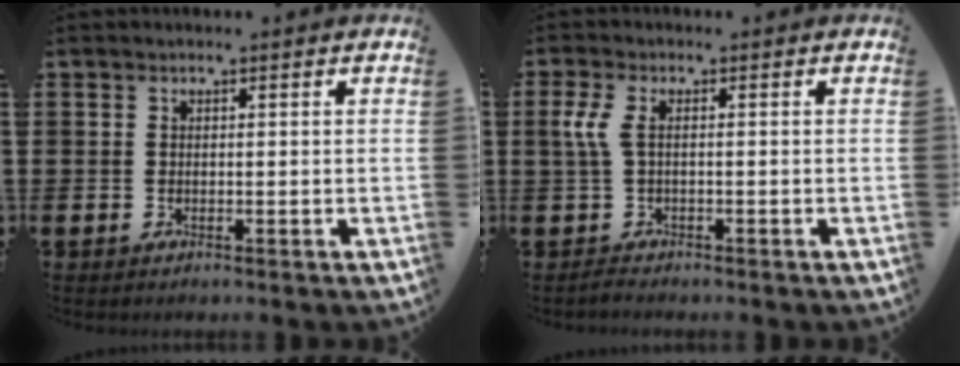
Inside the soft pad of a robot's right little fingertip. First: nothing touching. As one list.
[{"total": 3.0, "force": [-0.4, 1.1, 2.8], "torque": [-0.069, 0.002, -0.013]}]